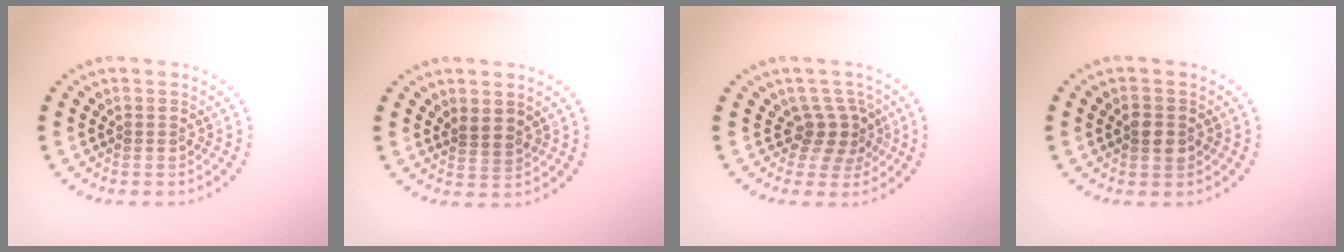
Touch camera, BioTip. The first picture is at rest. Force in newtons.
{"total": 1.6, "press": 1.4, "slide": 0.7}
{"total": 2.6, "press": 1.8, "slide": 1.9}
{"total": 1.6, "press": 1.6, "slide": 0.1}